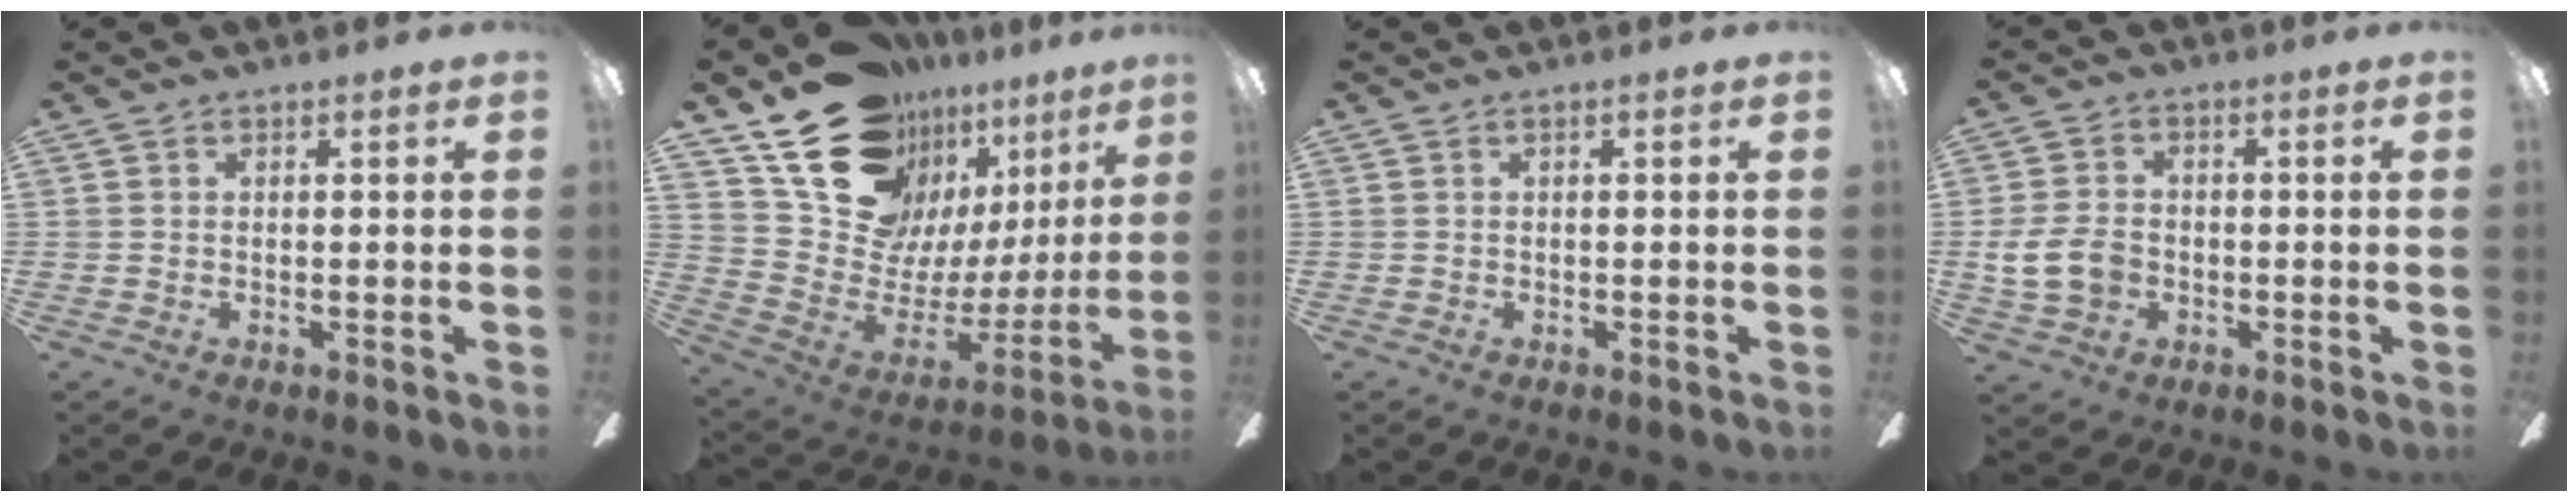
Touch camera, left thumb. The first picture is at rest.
{"total": 21.5, "force": [15.4, 12.5, 8.4], "torque": [-0.135, -0.109, 0.298]}
{"total": 0.0}
{"total": 9.7, "force": [-1.5, 7.3, 6.1], "torque": [-0.129, 0.017, -0.024]}